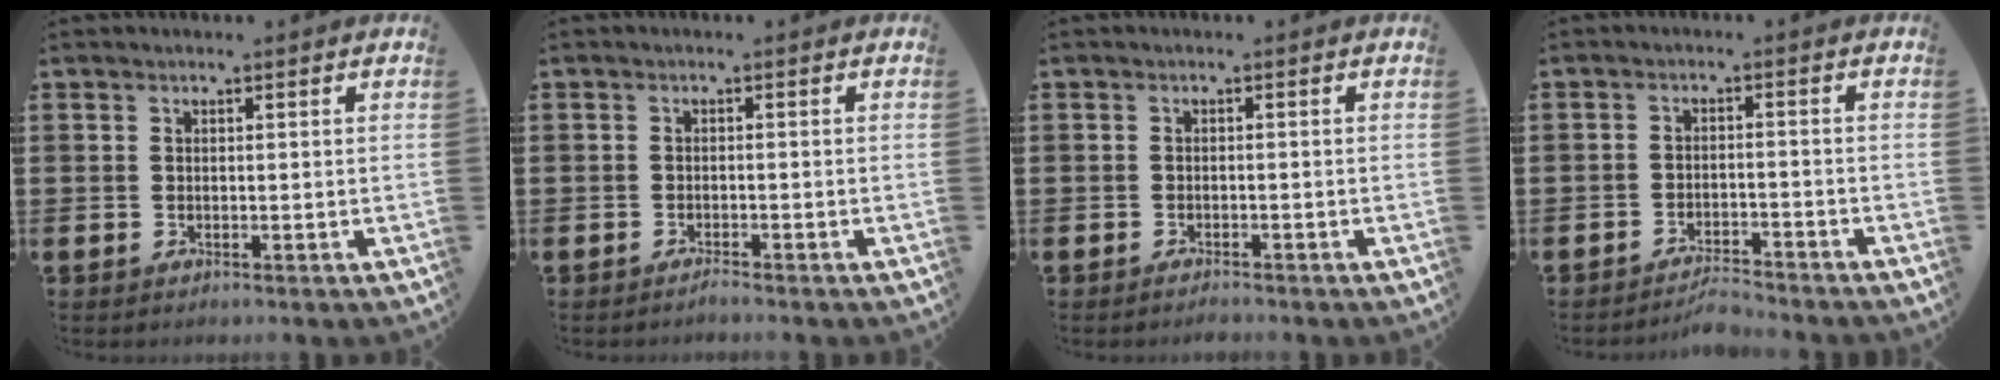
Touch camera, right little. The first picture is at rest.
{"total": 0.8, "force": [-0.8, -0.1, 0.2], "torque": [-0.005, -0.004, -0.015]}
{"total": 0.8, "force": [-0.8, 0.1, 0.2], "torque": [0.002, -0.006, -0.018]}
{"total": 2.6, "force": [-2.6, 0.0, 0.2], "torque": [-0.009, 0.004, -0.055]}